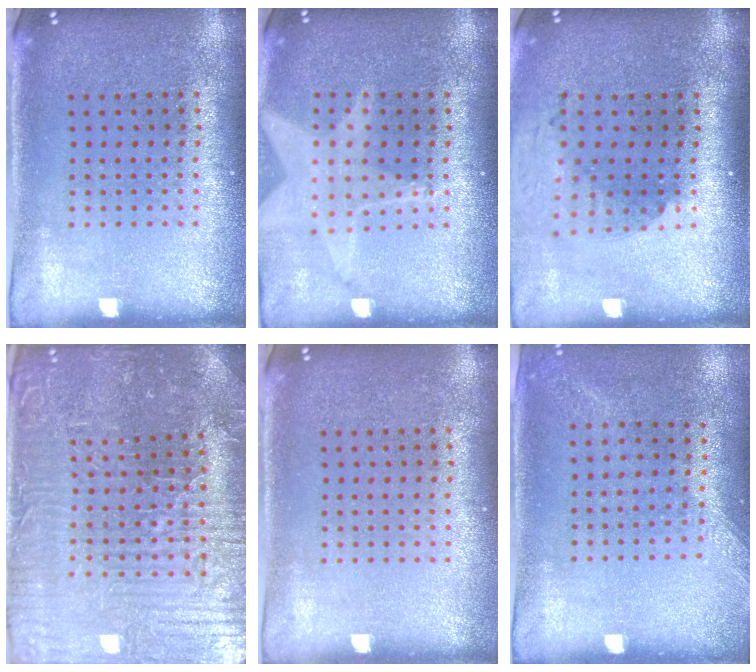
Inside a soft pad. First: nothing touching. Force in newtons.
{"total": 1.3, "press": 1.3, "slide": 0.1}
{"total": 2.0, "press": 1.5, "slide": 1.4}
{"total": 4.4, "press": 4.4, "slide": 0.7}
{"total": 0.0}
{"total": 1.3, "press": 1.0, "slide": 0.8}